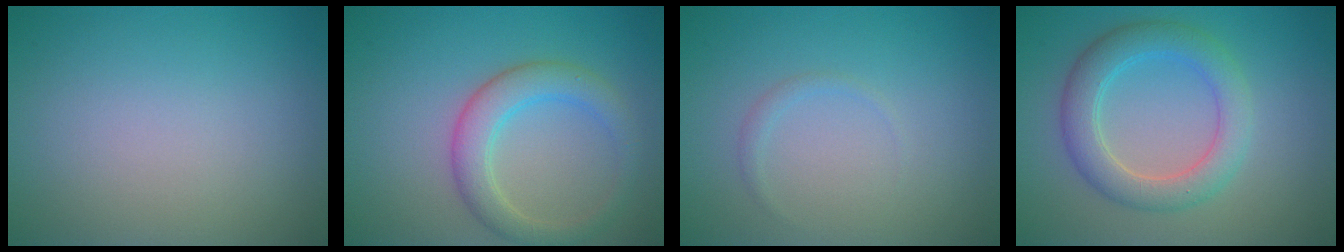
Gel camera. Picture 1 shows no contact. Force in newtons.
{"total": 3.8, "press": 3.8, "slide": 0.2}
{"total": 0.7, "press": 0.7, "slide": 0.1}
{"total": 4.6, "press": 4.6, "slide": 0.2}